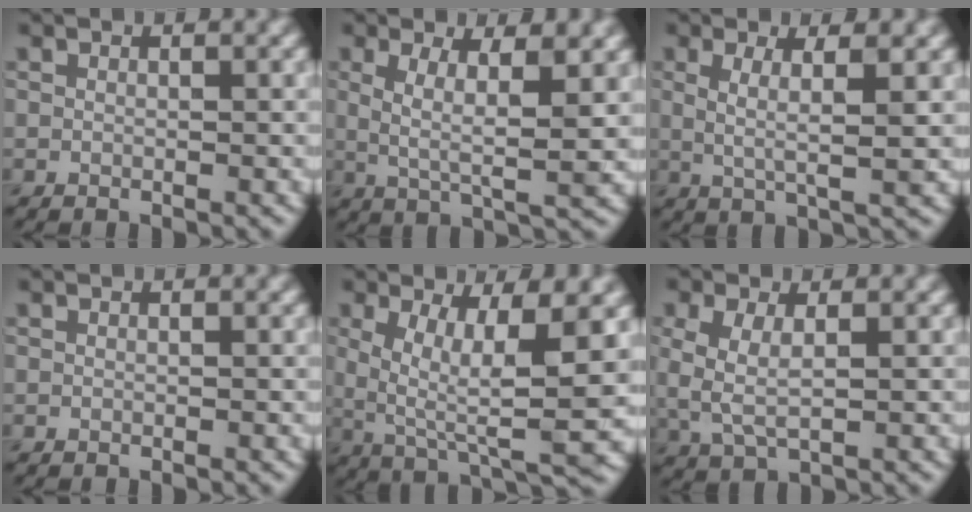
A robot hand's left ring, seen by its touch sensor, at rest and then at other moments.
{"total": 5.1, "force": [1.1, 1.5, 4.8], "torque": [-0.093, -0.002, 0.019]}
{"total": 3.4, "force": [0.8, 0.7, 3.3], "torque": [-0.058, -0.004, 0.015]}
{"total": 0.0}
{"total": 9.2, "force": [1.1, 2.6, 8.7], "torque": [-0.156, -0.009, 0.021]}
{"total": 3.8, "force": [0.3, 2.0, 3.2], "torque": [-0.084, 0.000, 0.007]}